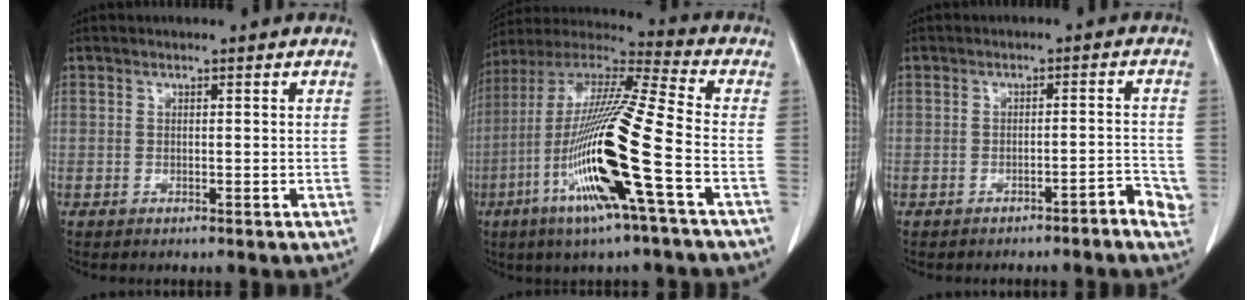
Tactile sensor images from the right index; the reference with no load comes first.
{"total": 20.8, "force": [-6.8, -0.1, 19.6], "torque": [-0.417, -0.028, -0.140]}
{"total": 3.4, "force": [-2.0, 0.6, 2.7], "torque": [-0.025, 0.006, -0.027]}